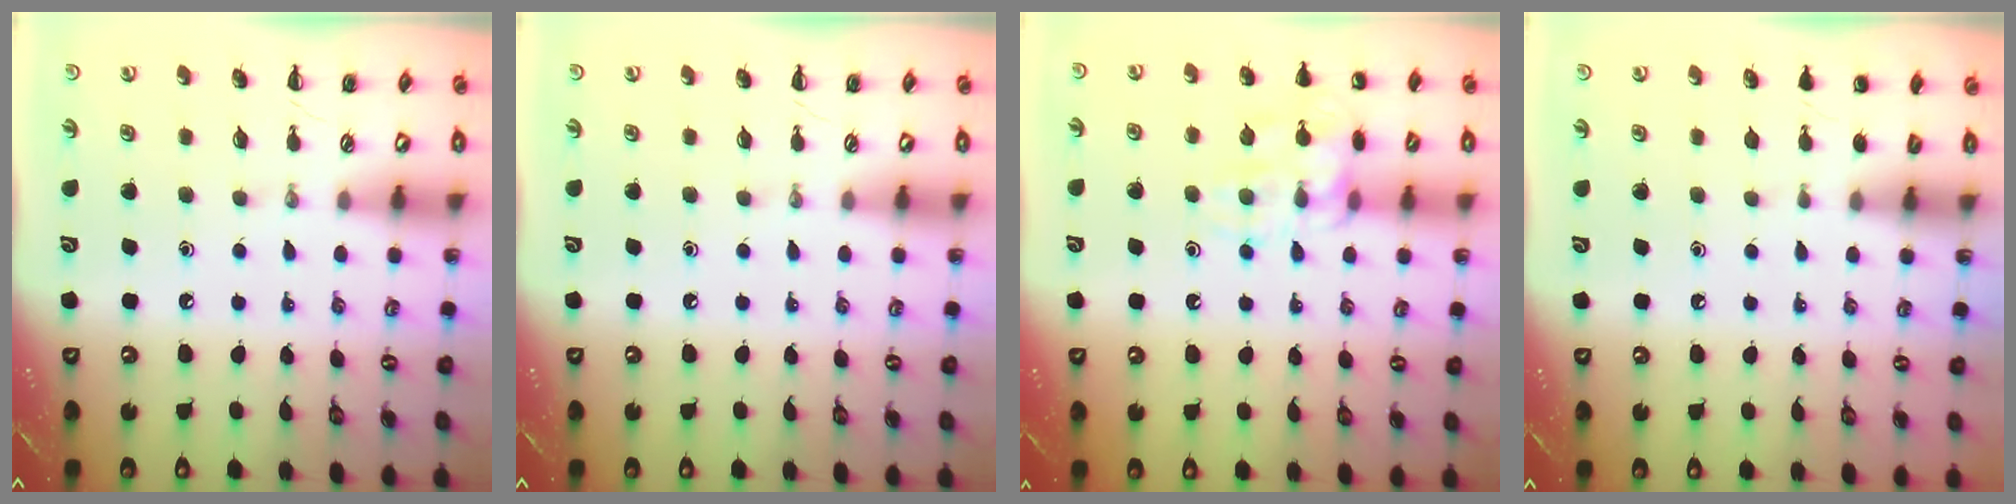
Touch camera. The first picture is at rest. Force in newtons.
{"total": 0.0}
{"total": 13.5, "press": 13.5, "slide": 0.9}
{"total": 1.1, "press": 1.1, "slide": 0.2}